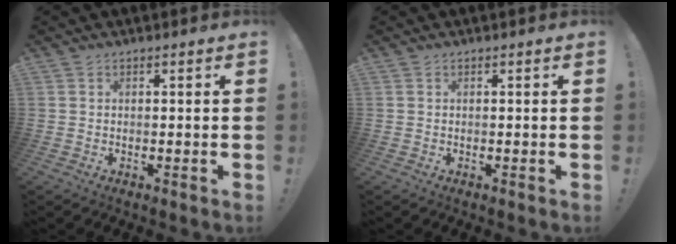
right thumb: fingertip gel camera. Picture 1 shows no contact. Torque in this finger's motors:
{"motor_torque": [0.00, 0.00, 0.00, 0.00, 0.00]}